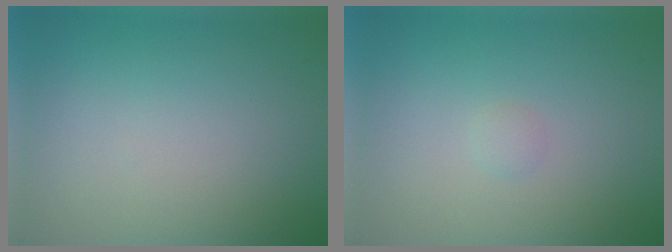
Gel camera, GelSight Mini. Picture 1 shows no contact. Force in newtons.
{"total": 0.6, "press": 0.6, "slide": 0.0}